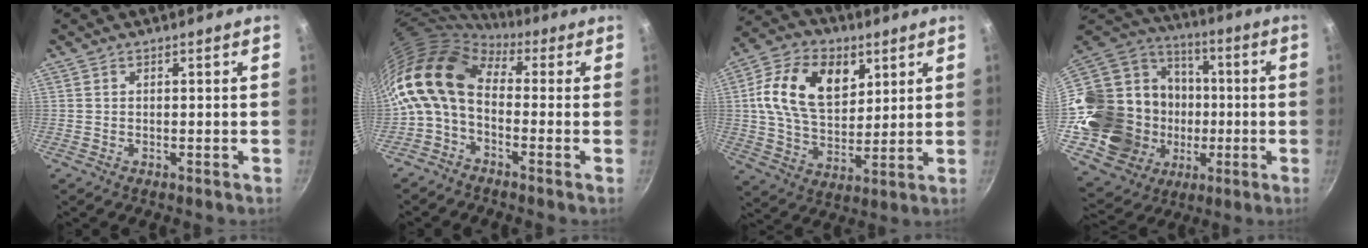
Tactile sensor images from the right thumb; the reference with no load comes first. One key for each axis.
{"total": 12.6, "fx": 0.7, "fy": 8.1, "fz": 9.7, "tx": -0.179, "ty": 0.023, "tz": -0.011}
{"total": 16.9, "fx": 5.4, "fy": 11.1, "fz": 11.6, "tx": -0.181, "ty": -0.012, "tz": 0.087}
{"total": 30.0, "fx": -1.7, "fy": 24.0, "fz": 17.9, "tx": -0.326, "ty": 0.055, "tz": 0.003}